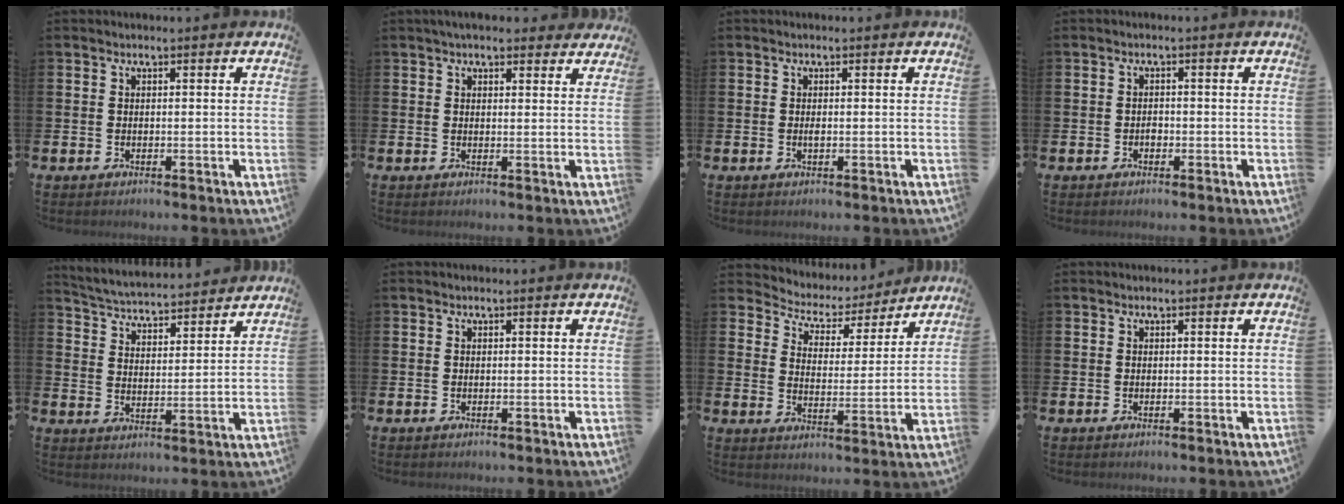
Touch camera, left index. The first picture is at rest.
{"total": 3.4, "force": [3.1, 1.1, 0.8], "torque": [-0.015, -0.009, 0.056]}
{"total": 0.7, "force": [0.0, 0.2, 0.7], "torque": [-0.011, -0.002, -0.001]}
{"total": 1.0, "force": [-0.4, 0.8, 0.5], "torque": [-0.009, 0.002, -0.009]}
{"total": 4.5, "force": [4.5, 0.6, 0.3], "torque": [-0.034, -0.036, 0.077]}
{"total": 0.0}
{"total": 4.9, "force": [4.5, 2.0, 0.1], "torque": [-0.032, -0.040, 0.073]}
{"total": 0.0}